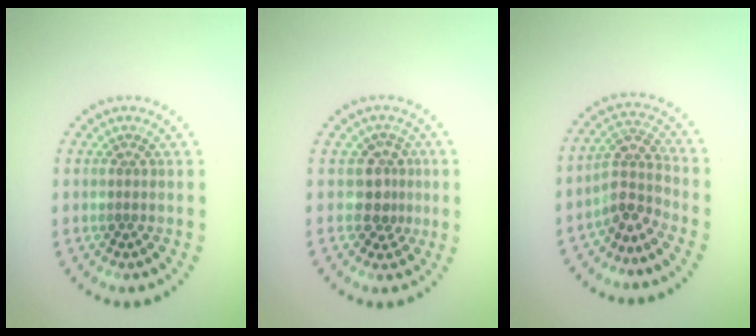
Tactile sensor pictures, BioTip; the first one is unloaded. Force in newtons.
{"total": 2.5, "press": 2.1, "slide": 1.4}
{"total": 3.1, "press": 2.3, "slide": 2.1}